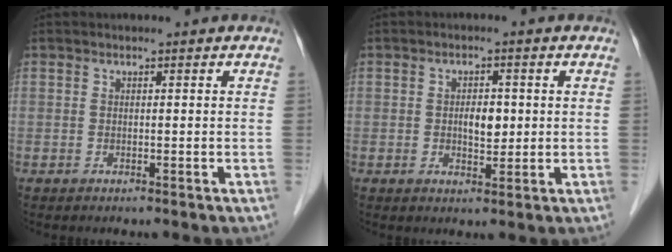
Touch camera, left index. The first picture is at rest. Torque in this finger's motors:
{"motor_torque": [0.25, 0.13, 0.07, 0.02]}